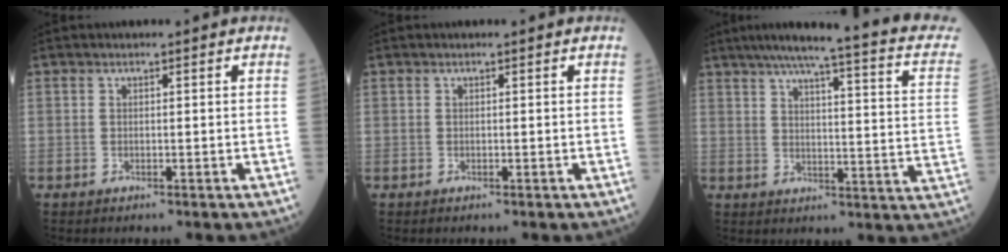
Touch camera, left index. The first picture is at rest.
{"total": 0.0}
{"total": 21.1, "force": [16.8, 0.7, 12.7], "torque": [-0.178, -0.022, 0.191]}